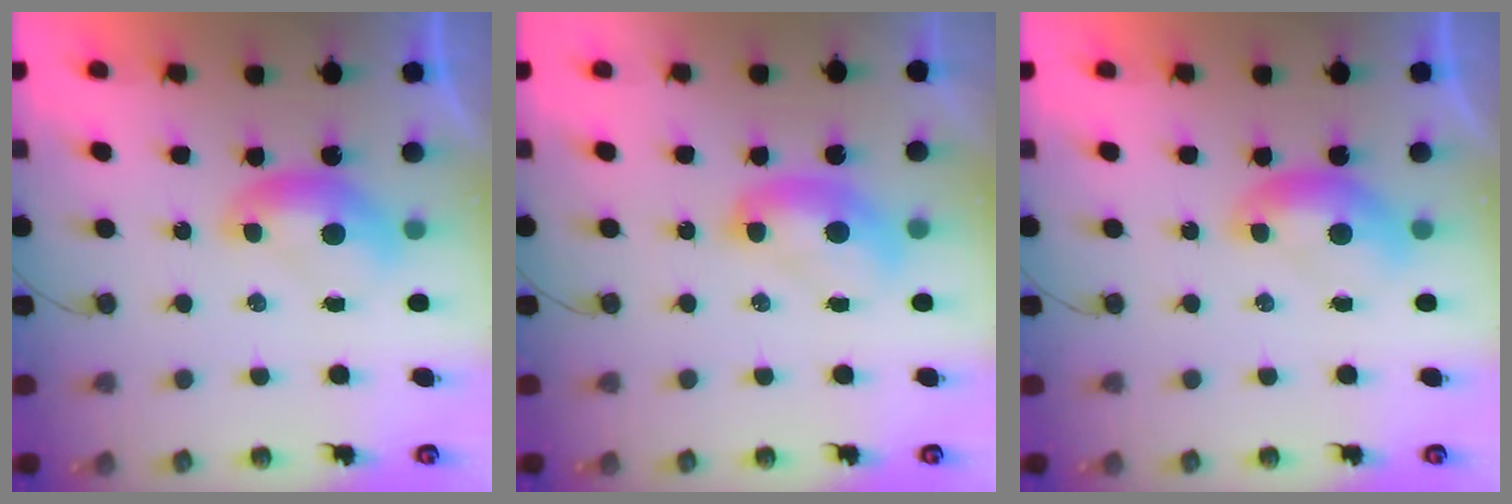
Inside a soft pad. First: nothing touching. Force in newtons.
{"total": 2.0, "press": 2.0, "slide": 0.2}
{"total": 0.0}